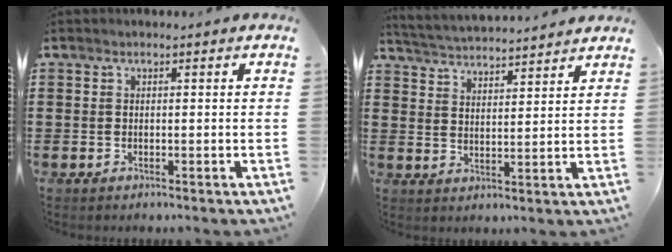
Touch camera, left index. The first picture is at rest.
{"total": 3.4, "force": [3.4, -0.5, -0.3], "torque": [-0.013, -0.026, 0.055]}